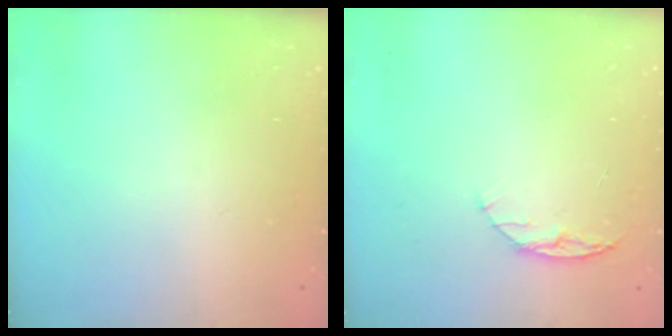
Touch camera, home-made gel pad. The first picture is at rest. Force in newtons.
{"total": 6.1, "press": 6.0, "slide": 0.7}